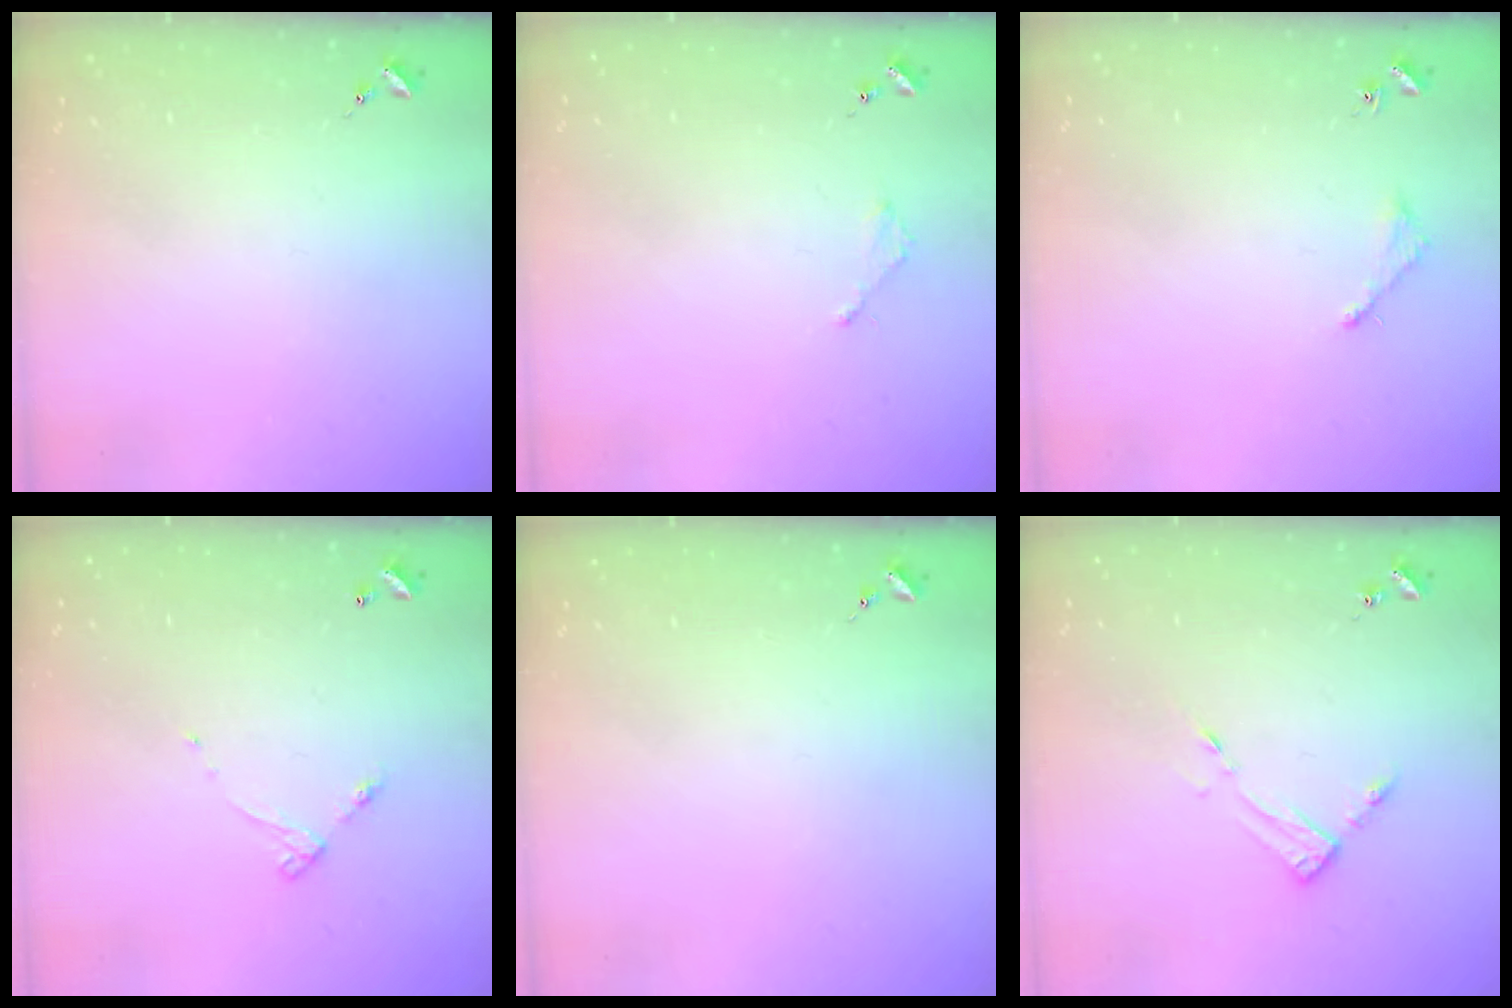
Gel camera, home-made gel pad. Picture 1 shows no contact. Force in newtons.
{"total": 2.0, "press": 2.0, "slide": 0.3}
{"total": 3.0, "press": 3.0, "slide": 0.4}
{"total": 4.2, "press": 4.2, "slide": 0.2}
{"total": 0.0}
{"total": 4.2, "press": 4.2, "slide": 0.5}